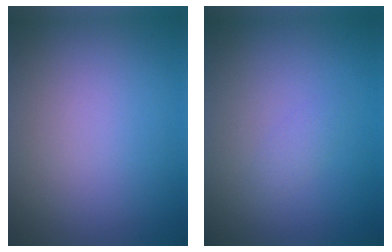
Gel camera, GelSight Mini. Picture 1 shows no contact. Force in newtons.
{"total": 0.9, "press": 0.9, "slide": 0.0}